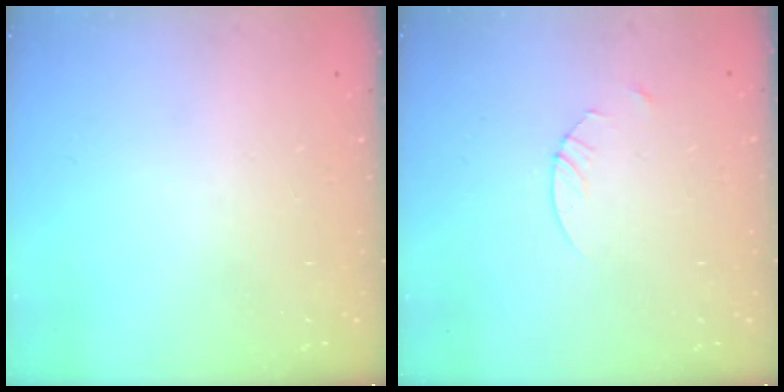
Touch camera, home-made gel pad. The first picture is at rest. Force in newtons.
{"total": 1.4, "press": 1.4, "slide": 0.2}